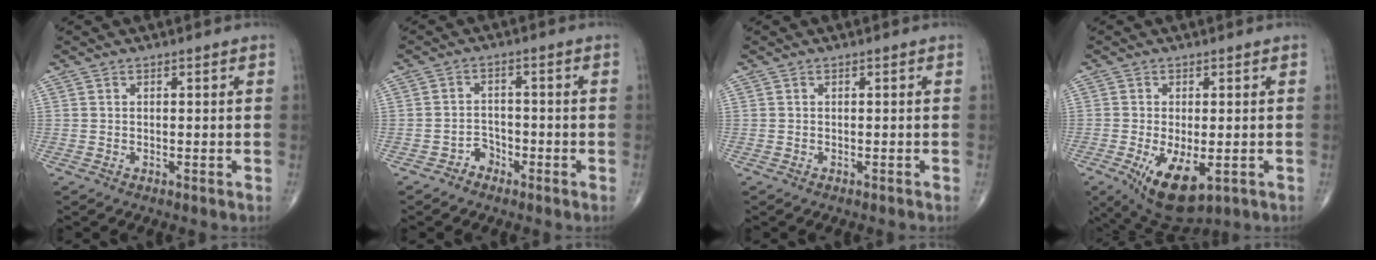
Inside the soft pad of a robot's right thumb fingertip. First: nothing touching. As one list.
[{"total": 2.8, "force": [-1.9, 2.0, 0.4], "torque": [0.005, 0.019, -0.038]}, {"total": 0.0}, {"total": 10.1, "force": [-3.5, 4.6, 8.3], "torque": [-0.136, -0.018, -0.044]}]